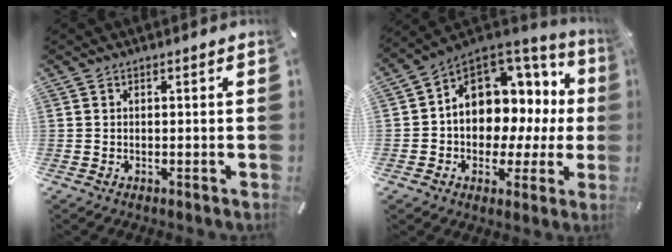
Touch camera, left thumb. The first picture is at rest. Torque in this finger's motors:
{"motor_torque": [2.50, 2.51, 1.52, -0.10, 0.52]}